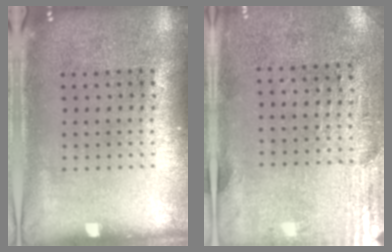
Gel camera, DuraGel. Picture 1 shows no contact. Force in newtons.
{"total": 2.9, "press": 2.5, "slide": 1.5}